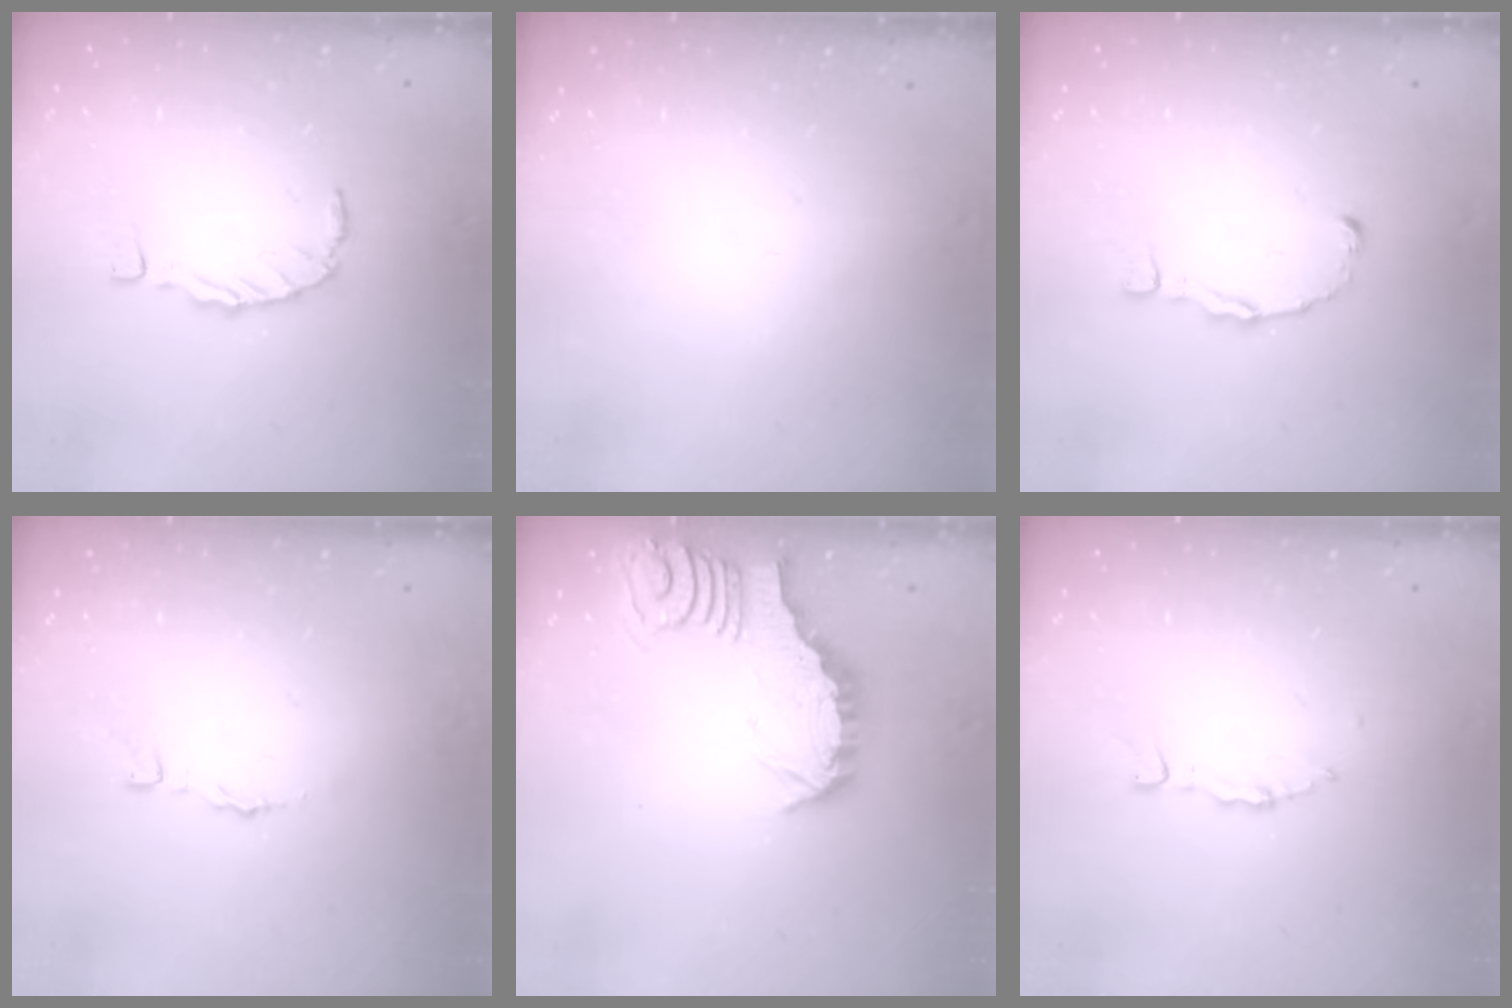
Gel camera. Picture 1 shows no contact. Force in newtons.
{"total": 0.0}
{"total": 2.5, "press": 2.5, "slide": 0.2}
{"total": 2.9, "press": 2.9, "slide": 0.3}
{"total": 3.3, "press": 3.3, "slide": 0.4}
{"total": 2.7, "press": 2.7, "slide": 0.2}